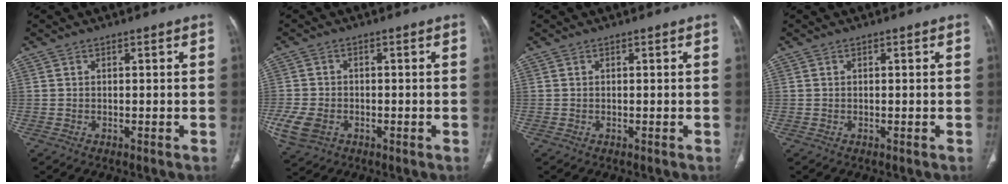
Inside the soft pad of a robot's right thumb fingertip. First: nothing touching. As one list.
[{"total": 6.8, "force": [-2.3, 5.0, 4.0], "torque": [-0.091, 0.003, -0.037]}, {"total": 0.0}, {"total": 0.0}]